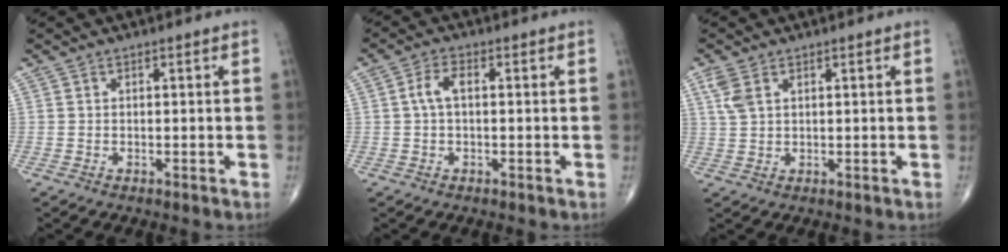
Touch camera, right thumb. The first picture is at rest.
{"total": 3.5, "force": [0.3, 1.7, 3.1], "torque": [-0.066, 0.011, 0.003]}
{"total": 3.6, "force": [1.7, 2.0, 2.5], "torque": [-0.061, 0.007, 0.042]}